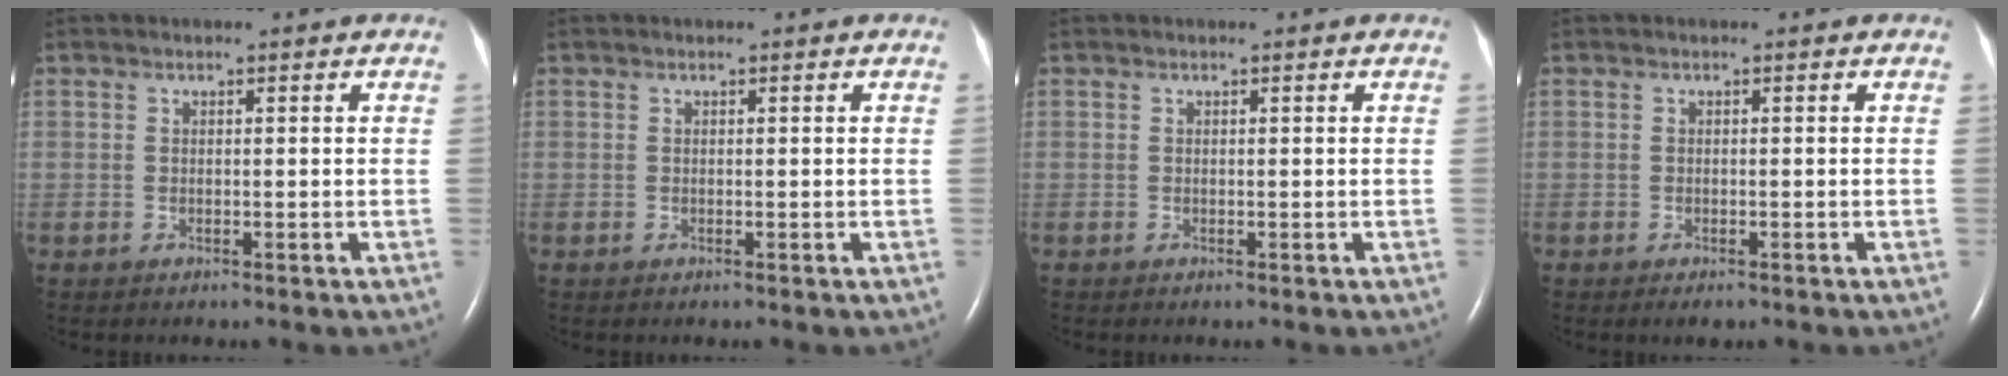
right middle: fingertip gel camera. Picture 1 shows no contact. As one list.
[{"total": 0.0}, {"total": 0.0}, {"total": 1.1, "force": [-0.7, 0.4, 0.8], "torque": [-0.012, -0.002, -0.007]}]